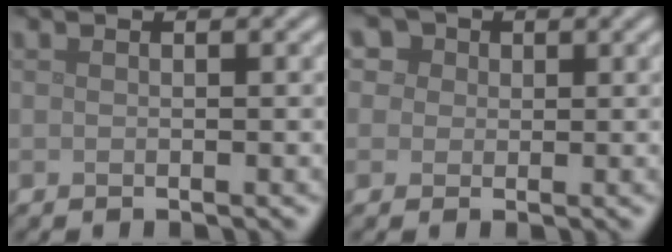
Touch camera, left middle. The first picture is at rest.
{"total": 5.3, "force": [2.6, 4.0, 2.3], "torque": [-0.046, 0.018, 0.018]}